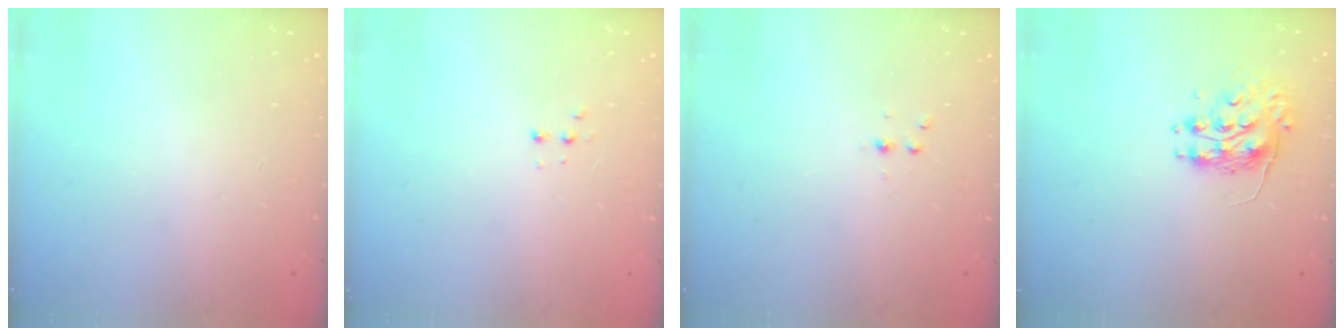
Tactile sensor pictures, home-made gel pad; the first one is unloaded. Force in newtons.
{"total": 3.3, "press": 3.2, "slide": 0.7}
{"total": 3.0, "press": 2.6, "slide": 1.5}
{"total": 8.1, "press": 8.1, "slide": 0.1}